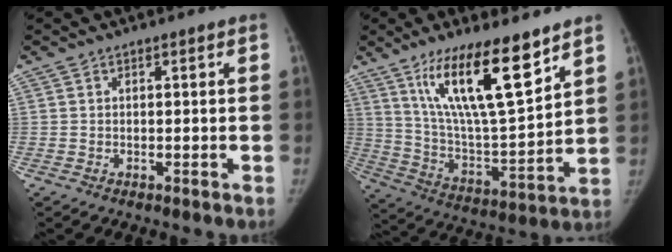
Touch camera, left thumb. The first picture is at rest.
{"total": 19.1, "force": [11.8, 4.3, 14.4], "torque": [-0.229, -0.065, 0.220]}